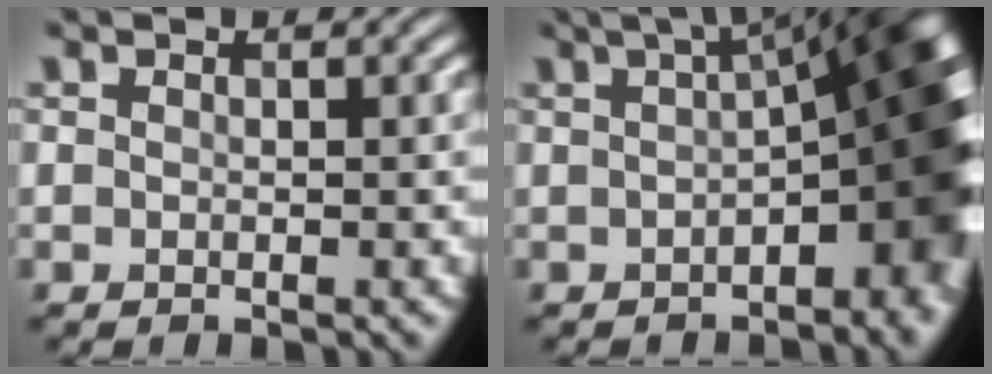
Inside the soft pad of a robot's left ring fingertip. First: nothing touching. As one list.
[{"total": 11.1, "force": [1.0, 3.8, 10.4], "torque": [-0.118, 0.008, 0.010]}]